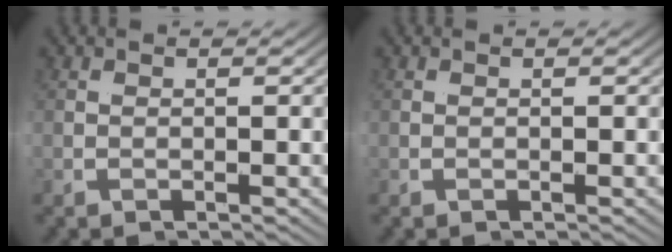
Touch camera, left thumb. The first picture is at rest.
{"total": 0.0}